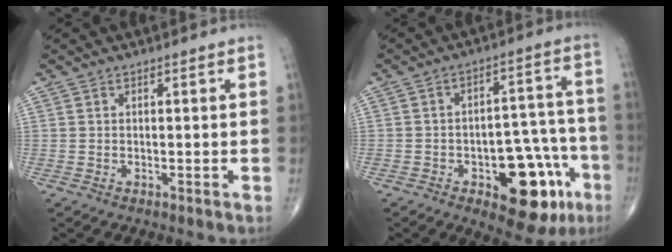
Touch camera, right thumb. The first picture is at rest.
{"total": 16.5, "force": [-7.2, 8.1, 12.4], "torque": [-0.109, 0.051, -0.088]}